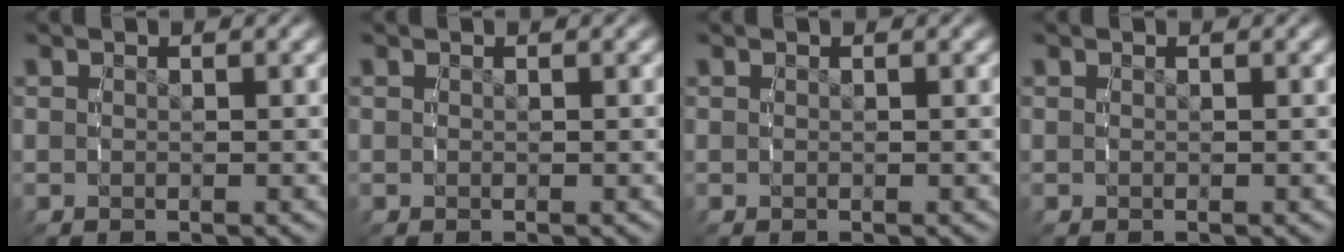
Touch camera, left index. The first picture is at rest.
{"total": 0.0}
{"total": 0.0}
{"total": 0.0}